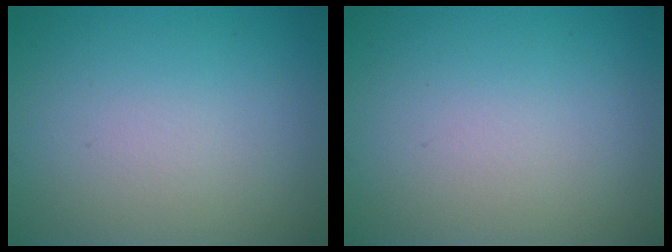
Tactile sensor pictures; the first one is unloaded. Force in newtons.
{"total": 0.0}